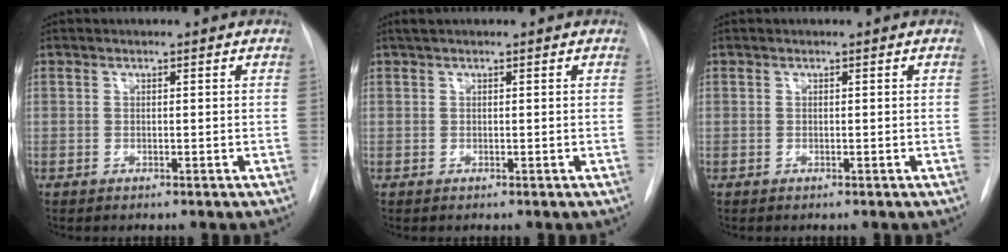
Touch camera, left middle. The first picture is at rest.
{"total": 1.2, "force": [0.9, 0.1, 0.7], "torque": [-0.016, 0.018, 0.018]}
{"total": 0.0}